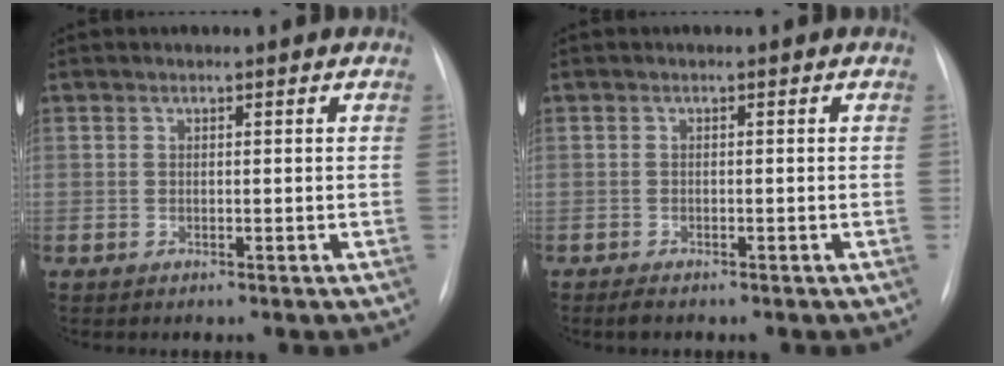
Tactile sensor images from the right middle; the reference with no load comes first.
{"total": 1.5, "force": [-1.2, 0.5, 0.7], "torque": [-0.023, -0.005, -0.017]}